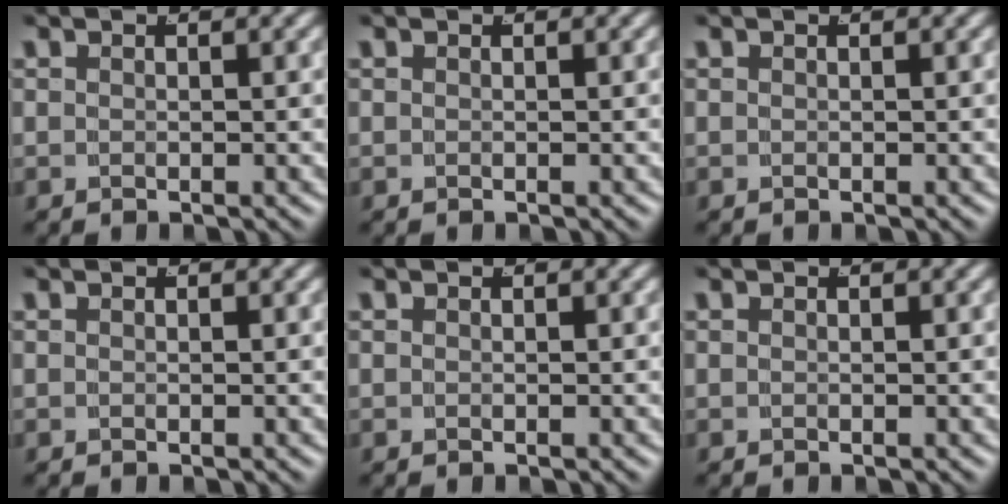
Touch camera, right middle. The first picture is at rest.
{"total": 0.0}
{"total": 0.0}
{"total": 0.0}
{"total": 0.0}
{"total": 0.0}